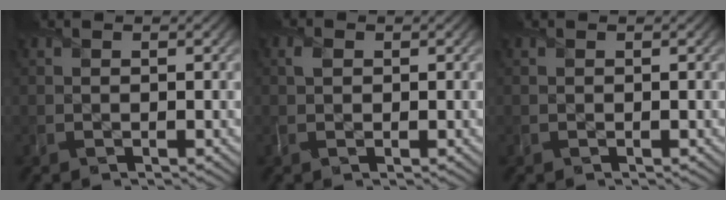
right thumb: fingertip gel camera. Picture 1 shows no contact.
{"total": 0.8, "force": [0.6, 0.5, 0.2], "torque": [-0.002, 0.003, 0.008]}
{"total": 0.0}